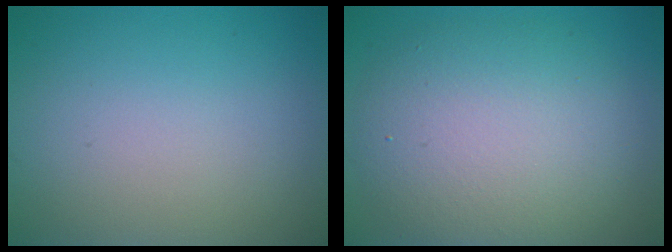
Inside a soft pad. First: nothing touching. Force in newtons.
{"total": 8.3, "press": 8.2, "slide": 0.2}